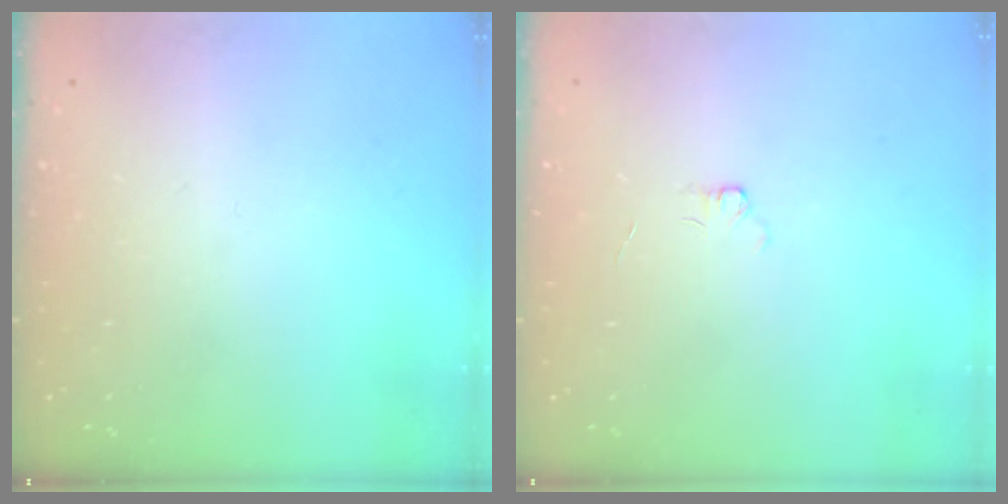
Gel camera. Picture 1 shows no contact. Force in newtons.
{"total": 2.2, "press": 2.1, "slide": 0.3}